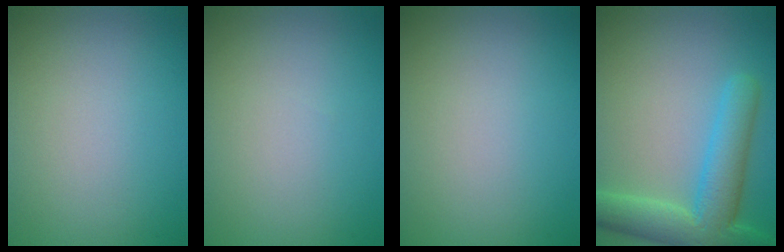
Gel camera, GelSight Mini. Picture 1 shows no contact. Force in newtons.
{"total": 0.0}
{"total": 0.0}
{"total": 7.3, "press": 7.2, "slide": 0.5}